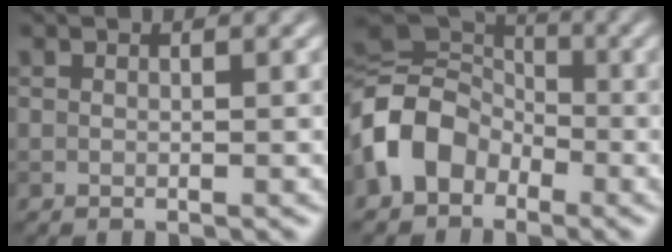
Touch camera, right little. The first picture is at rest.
{"total": 8.2, "force": [-2.8, 6.3, 4.5], "torque": [-0.092, 0.001, -0.072]}